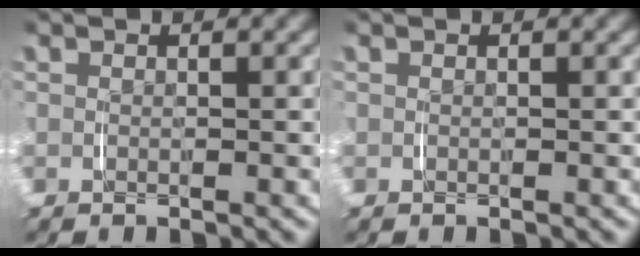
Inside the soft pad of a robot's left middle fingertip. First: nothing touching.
{"total": 0.0}